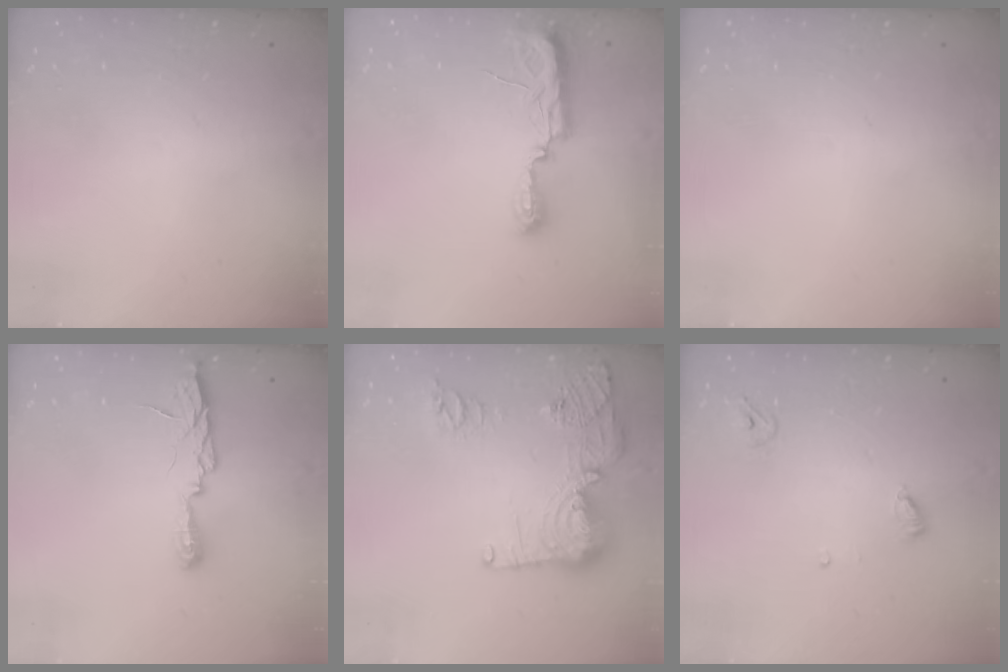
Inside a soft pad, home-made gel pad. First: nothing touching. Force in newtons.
{"total": 7.7, "press": 7.7, "slide": 0.6}
{"total": 0.0}
{"total": 7.0, "press": 7.0, "slide": 0.7}
{"total": 16.2, "press": 16.2, "slide": 1.7}
{"total": 5.0, "press": 5.0, "slide": 0.4}